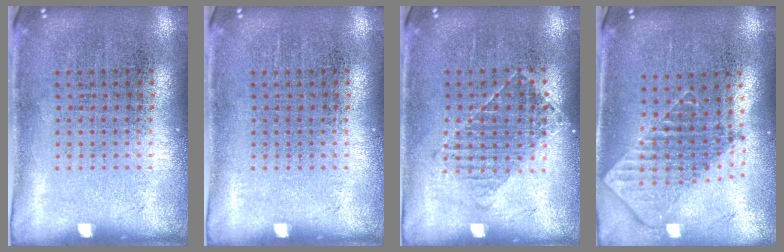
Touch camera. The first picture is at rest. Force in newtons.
{"total": 0.0}
{"total": 1.1, "press": 0.9, "slide": 0.6}
{"total": 1.9, "press": 1.5, "slide": 1.3}